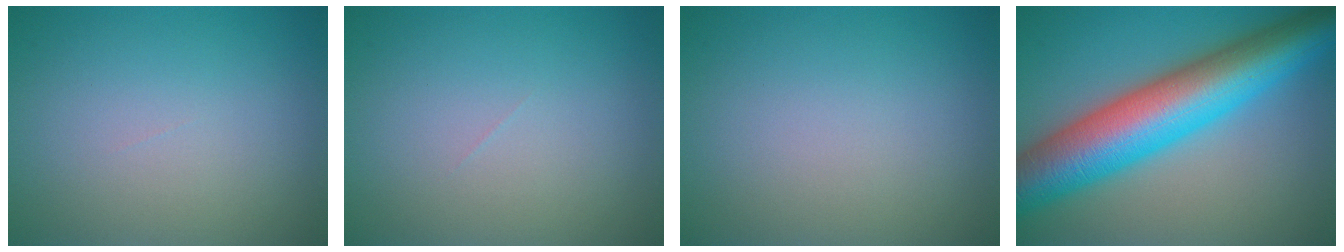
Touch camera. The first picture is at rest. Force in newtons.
{"total": 0.0}
{"total": 0.0}
{"total": 12.8, "press": 12.8, "slide": 0.1}